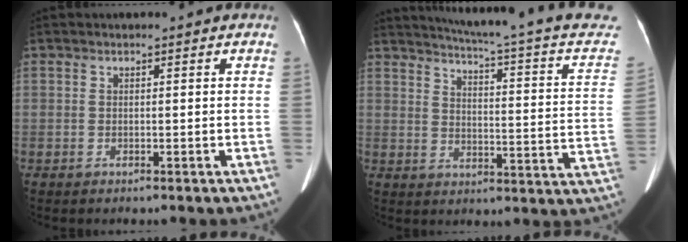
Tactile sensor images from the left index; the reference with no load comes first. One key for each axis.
{"total": 21.0, "fx": 18.0, "fy": 0.7, "fz": 10.8, "tx": -0.154, "ty": -0.062, "tz": 0.203}